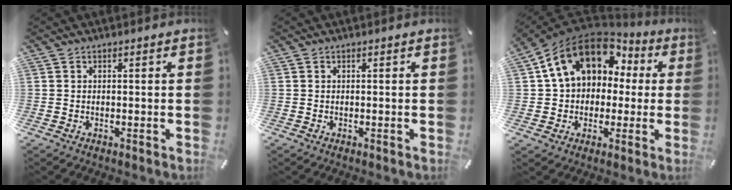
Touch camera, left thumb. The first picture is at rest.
{"total": 0.0}
{"total": 15.9, "force": [5.6, 12.5, 8.1], "torque": [-0.146, -0.016, 0.104]}